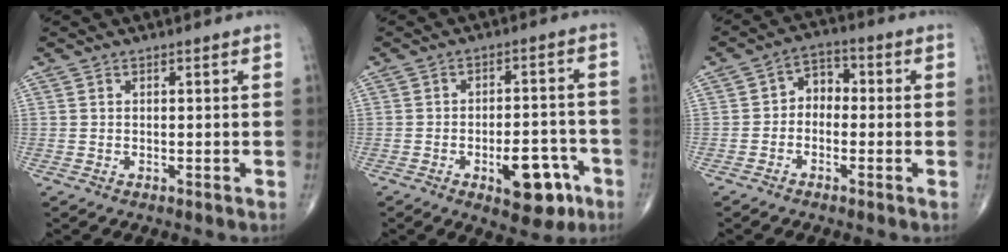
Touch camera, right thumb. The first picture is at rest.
{"total": 10.6, "force": [-4.7, 5.1, 8.0], "torque": [-0.088, 0.030, -0.057]}
{"total": 4.7, "force": [-0.8, 3.6, 2.9], "torque": [-0.019, 0.025, -0.032]}